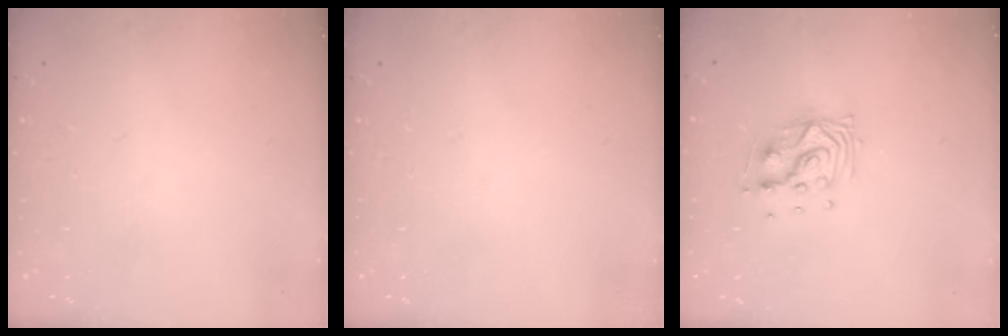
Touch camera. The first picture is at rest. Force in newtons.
{"total": 0.0}
{"total": 9.5, "press": 9.5, "slide": 0.4}